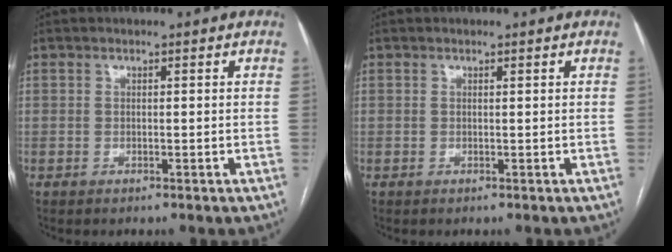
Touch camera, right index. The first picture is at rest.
{"total": 0.0}